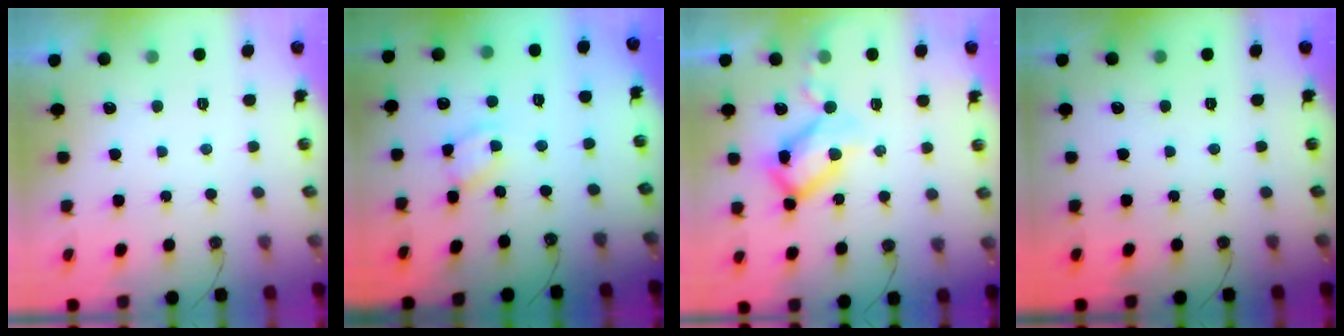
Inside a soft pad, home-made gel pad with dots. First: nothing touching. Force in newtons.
{"total": 4.1, "press": 4.1, "slide": 0.3}
{"total": 12.3, "press": 12.1, "slide": 1.8}
{"total": 0.0}